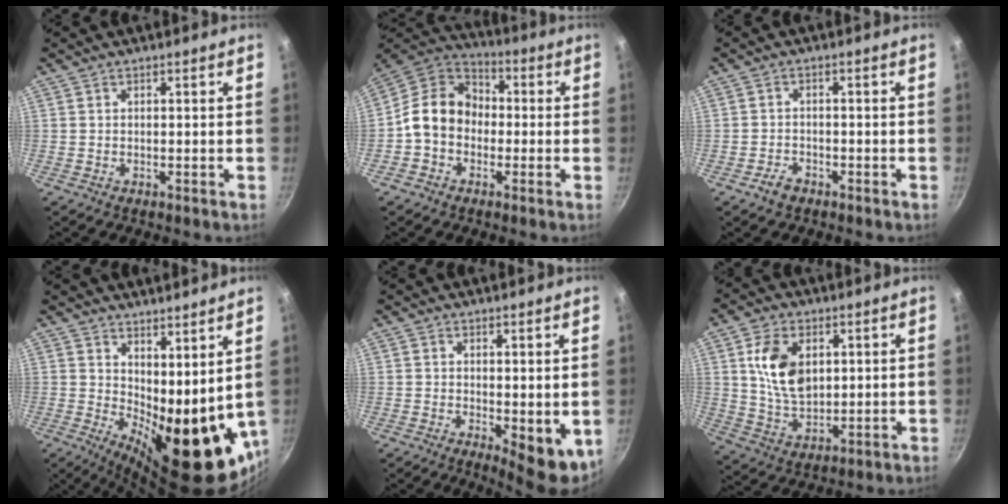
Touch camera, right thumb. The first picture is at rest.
{"total": 12.4, "force": [-1.3, 10.0, 7.2], "torque": [-0.086, 0.041, -0.048]}
{"total": 2.8, "force": [-1.9, 1.7, 1.2], "torque": [-0.019, 0.019, -0.034]}
{"total": 17.2, "force": [5.0, 7.2, 14.7], "torque": [-0.181, -0.051, 0.091]}
{"total": 7.2, "force": [0.0, 3.1, 6.5], "torque": [-0.071, -0.009, 0.009]}
{"total": 11.3, "force": [2.9, 7.3, 8.1], "torque": [-0.134, -0.017, 0.061]}